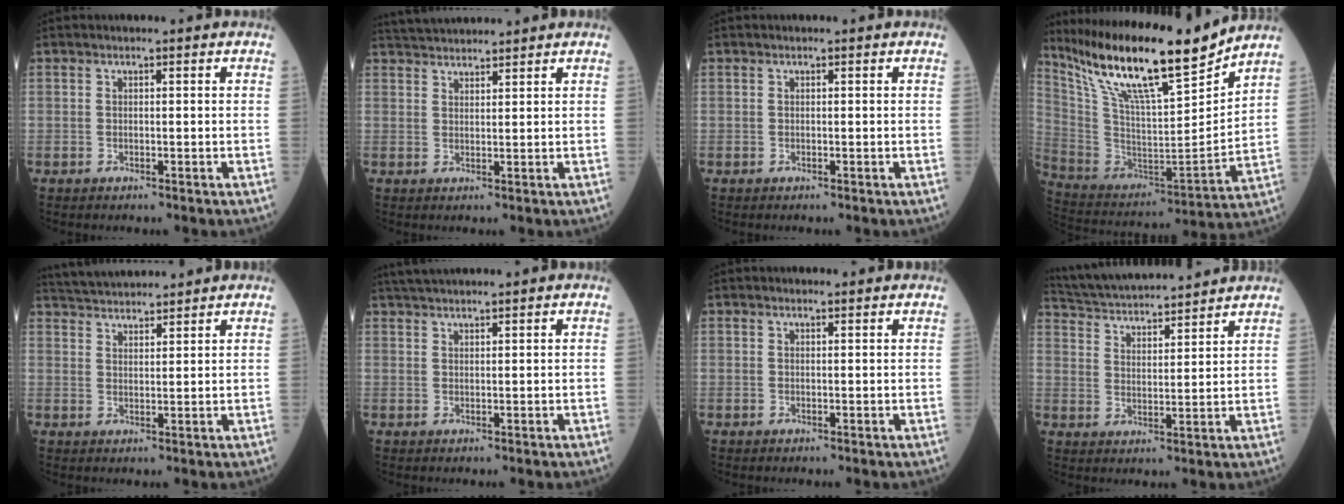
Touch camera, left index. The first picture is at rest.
{"total": 6.1, "force": [5.9, 0.3, 1.6], "torque": [-0.033, 0.038, 0.102]}
{"total": 0.0}
{"total": 21.2, "force": [16.8, 2.1, 12.7], "torque": [-0.235, -0.007, 0.303]}
{"total": 8.9, "force": [8.6, 0.6, 2.4], "torque": [-0.051, 0.035, 0.141]}
{"total": 5.8, "force": [5.1, -0.1, 2.6], "torque": [-0.042, 0.038, 0.090]}
{"total": 1.6, "force": [1.5, 0.3, 0.5], "torque": [-0.015, 0.010, 0.017]}
{"total": 17.0, "force": [15.9, 1.8, 5.9], "torque": [-0.110, 0.035, 0.254]}